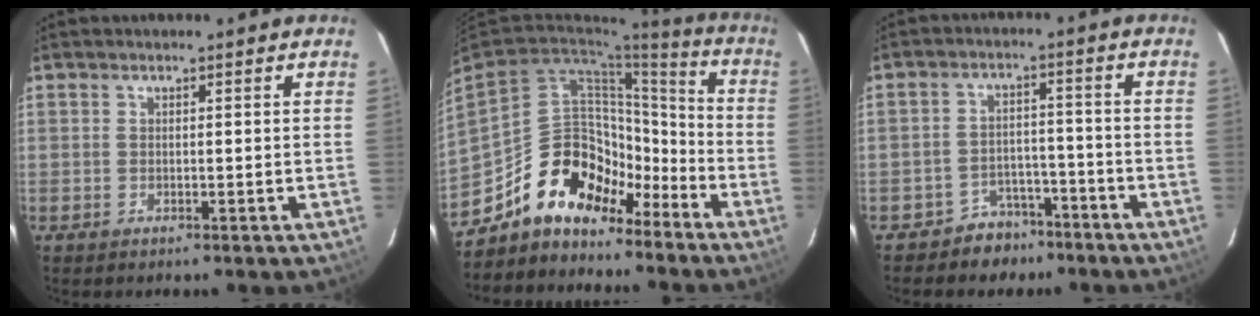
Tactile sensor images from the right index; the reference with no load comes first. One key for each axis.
{"total": 18.6, "fx": -13.1, "fy": 11.0, "fz": 7.5, "tx": -0.140, "ty": 0.048, "tz": -0.207}
{"total": 6.5, "fx": -5.0, "fy": 4.1, "fz": 0.7, "tx": -0.021, "ty": 0.028, "tz": -0.073}